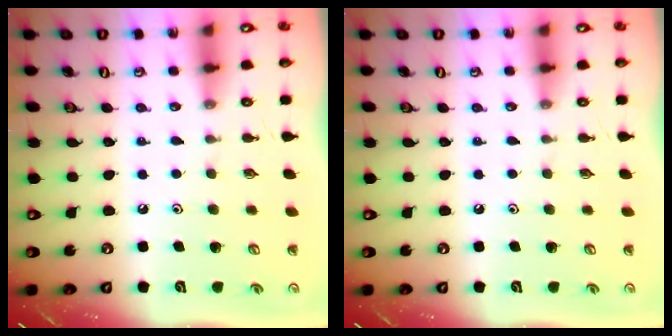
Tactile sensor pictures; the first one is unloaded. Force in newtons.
{"total": 0.0}